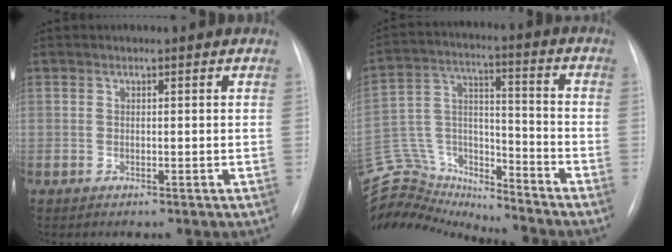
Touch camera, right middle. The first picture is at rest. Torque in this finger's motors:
{"motor_torque": [-0.59, -1.49, -0.38, -0.20]}